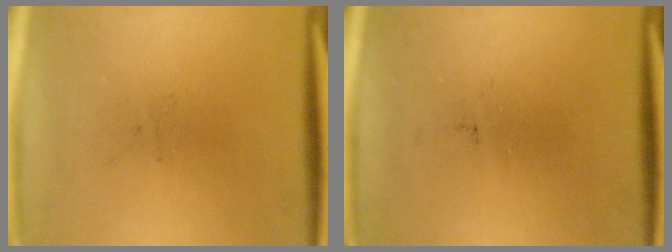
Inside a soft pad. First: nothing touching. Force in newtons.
{"total": 0.0}